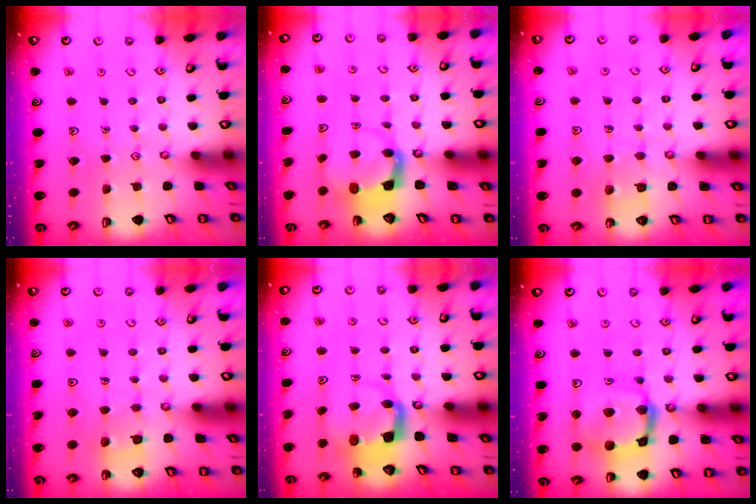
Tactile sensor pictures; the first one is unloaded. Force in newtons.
{"total": 3.6, "press": 3.6, "slide": 0.4}
{"total": 4.3, "press": 4.3, "slide": 0.3}
{"total": 2.6, "press": 2.6, "slide": 0.1}
{"total": 4.3, "press": 4.3, "slide": 0.3}
{"total": 14.9, "press": 14.8, "slide": 1.6}